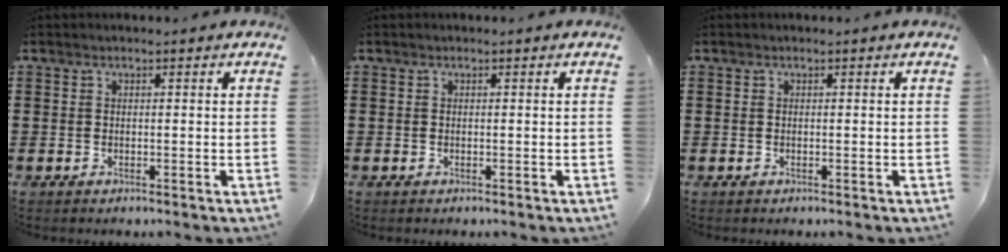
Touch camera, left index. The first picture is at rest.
{"total": 0.0}
{"total": 0.0}